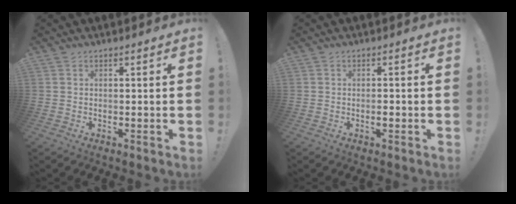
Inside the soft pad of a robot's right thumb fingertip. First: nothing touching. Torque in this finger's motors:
{"motor_torque": [1.10, 0.87, 0.18, -0.24, 0.00]}